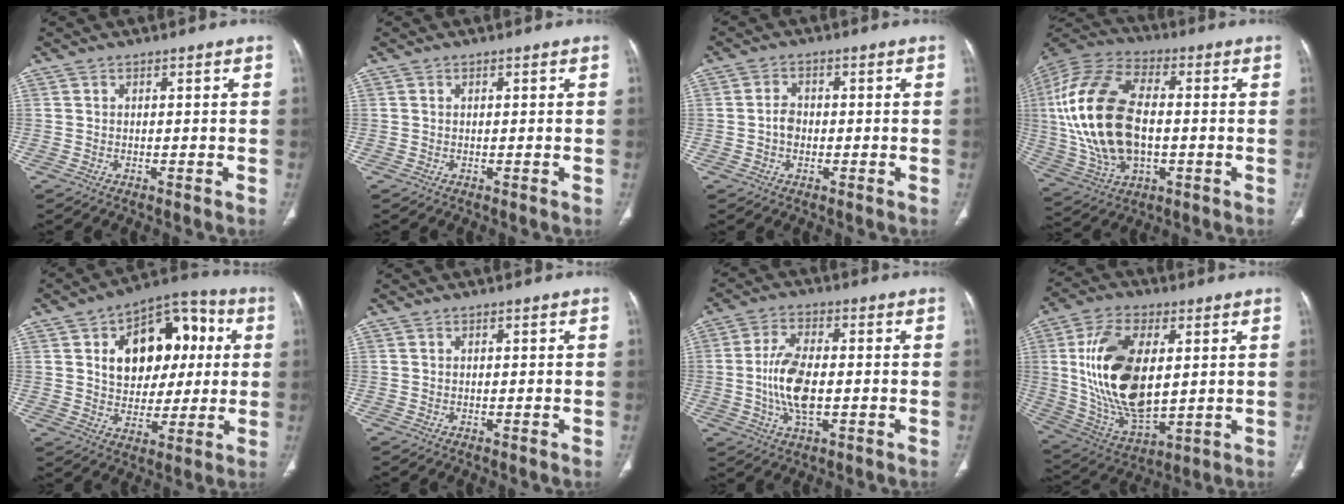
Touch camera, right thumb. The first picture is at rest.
{"total": 0.0}
{"total": 3.3, "force": [-0.4, 2.5, 2.1], "torque": [-0.028, 0.009, -0.012]}
{"total": 23.9, "force": [0.0, 13.6, 19.7], "torque": [-0.417, 0.006, 0.004]}
{"total": 18.5, "force": [4.2, 12.3, 13.1], "torque": [-0.138, 0.018, 0.067]}
{"total": 0.0}
{"total": 10.4, "force": [-1.0, 5.0, 9.0], "torque": [-0.181, 0.005, -0.018]}
{"total": 21.3, "force": [3.2, 11.3, 17.8], "torque": [-0.333, -0.017, 0.070]}